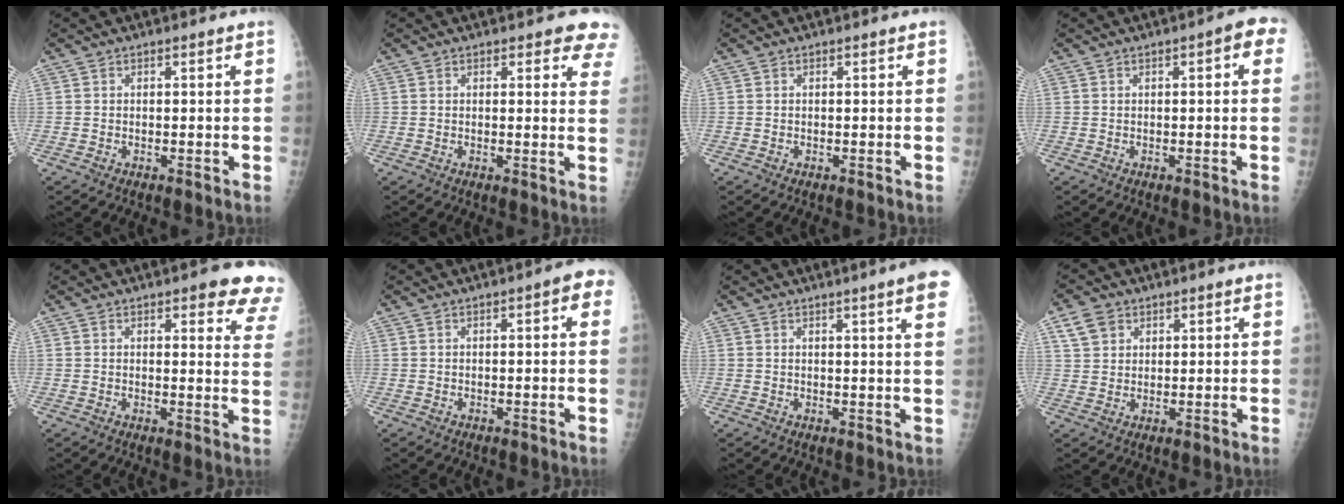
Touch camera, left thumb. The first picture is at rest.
{"total": 5.9, "force": [4.5, 2.5, 2.8], "torque": [0.007, -0.017, 0.031]}
{"total": 0.0}
{"total": 4.0, "force": [1.0, 1.4, 3.6], "torque": [-0.036, 0.012, 0.004]}
{"total": 10.9, "force": [7.8, 3.3, 6.8], "torque": [-0.038, -0.033, 0.069]}
{"total": 3.5, "force": [1.0, 1.2, 3.2], "torque": [-0.031, 0.007, 0.004]}
{"total": 6.8, "force": [3.8, -0.1, 5.6], "torque": [-0.061, -0.006, 0.037]}
{"total": 4.9, "force": [2.7, 3.6, 2.0], "torque": [-0.024, -0.007, 0.055]}